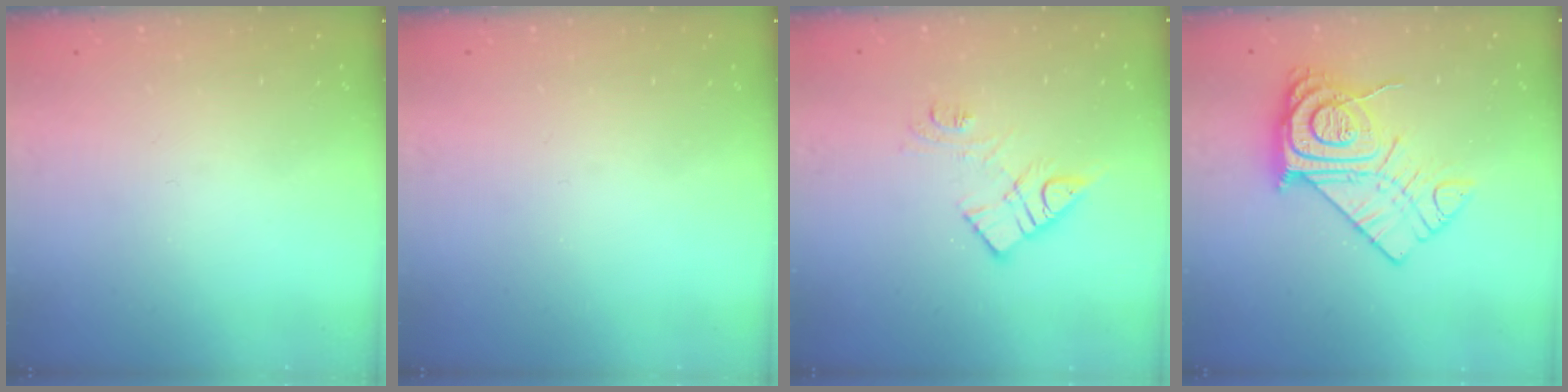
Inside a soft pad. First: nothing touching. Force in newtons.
{"total": 0.0}
{"total": 9.5, "press": 9.4, "slide": 0.6}
{"total": 16.5, "press": 16.4, "slide": 1.4}